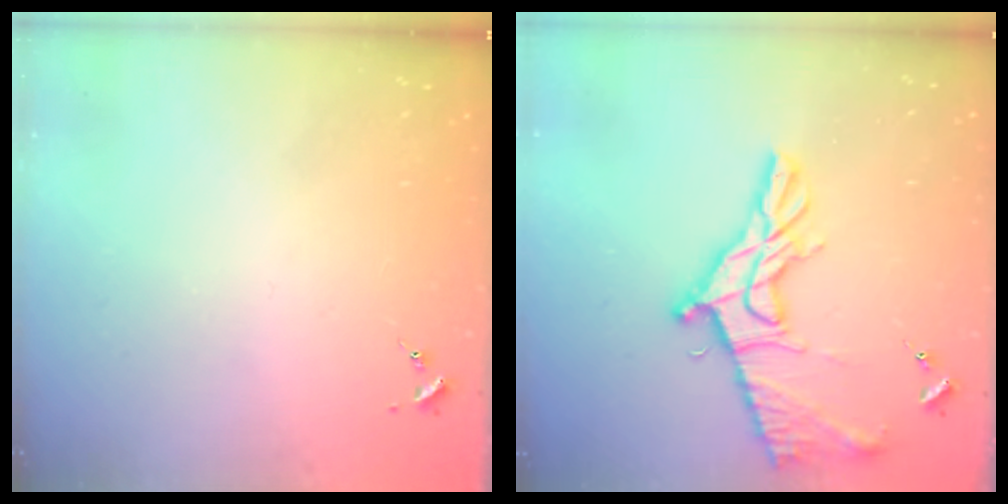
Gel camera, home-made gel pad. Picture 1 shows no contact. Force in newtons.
{"total": 16.7, "press": 16.7, "slide": 0.7}